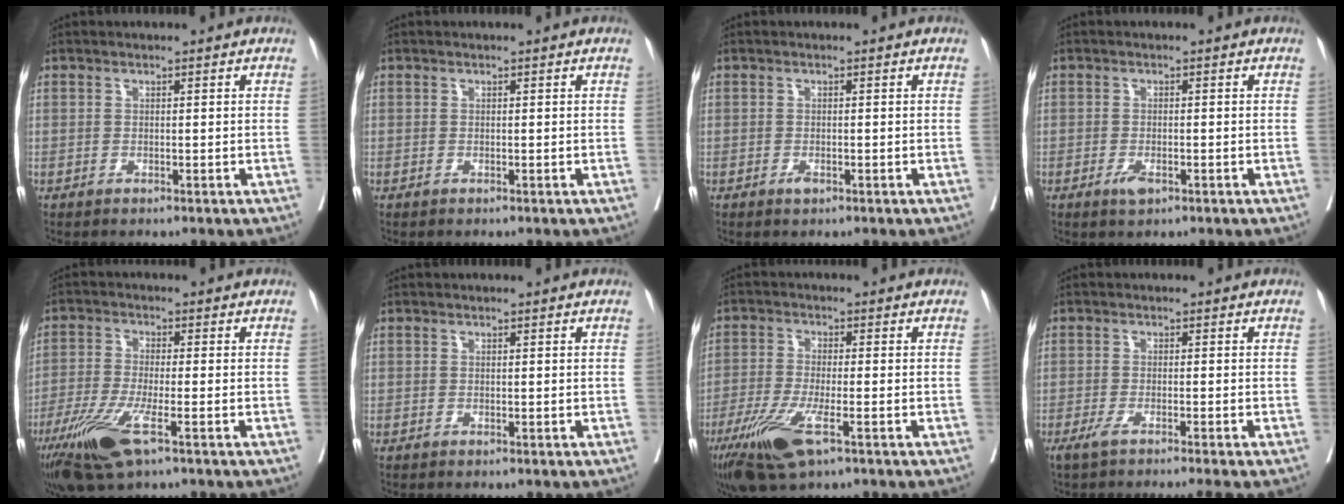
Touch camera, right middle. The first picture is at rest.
{"total": 0.0}
{"total": 0.9, "force": [-0.5, 0.3, 0.7], "torque": [-0.012, -0.001, -0.006]}
{"total": 2.1, "force": [-1.1, 0.7, 1.6], "torque": [-0.028, 0.000, -0.016]}
{"total": 9.5, "force": [-4.8, 1.6, 8.1], "torque": [-0.162, -0.027, -0.087]}
{"total": 0.0}
{"total": 9.3, "force": [-4.8, 1.8, 7.8], "torque": [-0.158, -0.025, -0.084]}
{"total": 5.0, "force": [-3.9, -0.8, 2.9], "torque": [-0.031, -0.007, -0.063]}